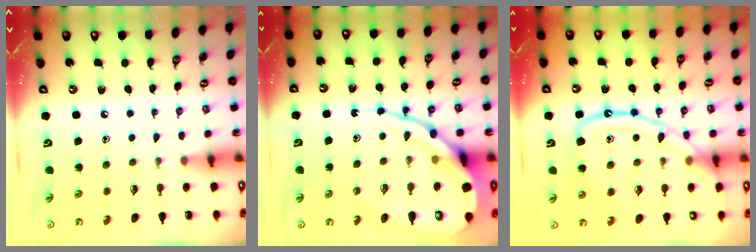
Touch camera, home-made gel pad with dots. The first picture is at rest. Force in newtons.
{"total": 14.2, "press": 14.1, "slide": 1.0}
{"total": 12.6, "press": 12.6, "slide": 1.0}